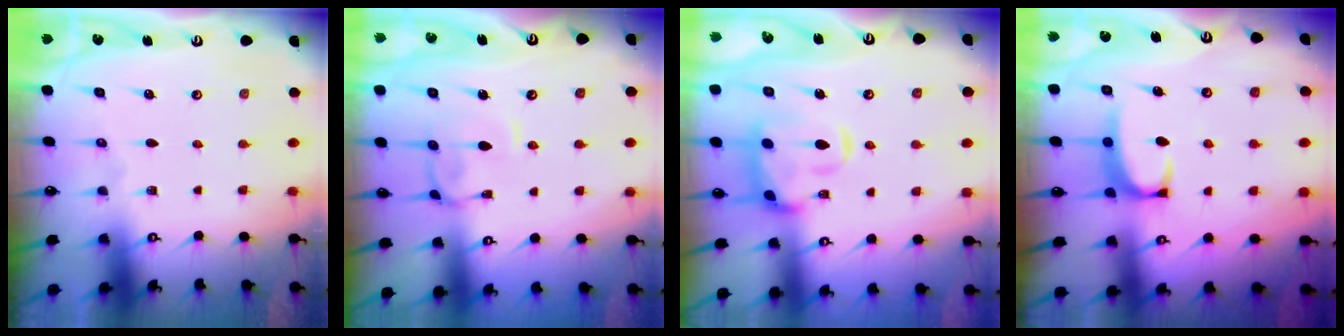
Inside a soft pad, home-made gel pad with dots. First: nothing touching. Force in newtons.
{"total": 0.6, "press": 0.1, "slide": 0.6}
{"total": 6.3, "press": 6.1, "slide": 1.5}
{"total": 2.3, "press": 2.2, "slide": 0.6}